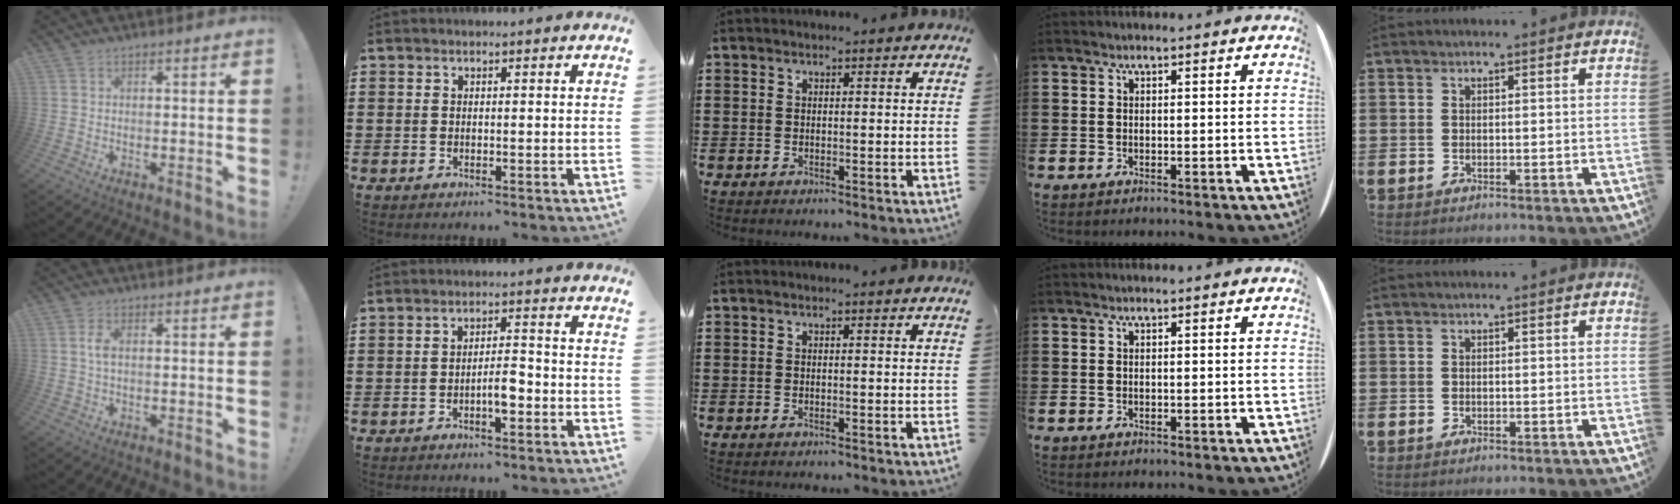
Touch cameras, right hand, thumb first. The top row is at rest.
{"thumb": {"total": 2.9, "force": [0.3, 1.2, 2.6], "torque": [-0.043, 0.003, 0.002]}, "index": {"total": 4.0, "force": [-1.6, 1.2, 3.5], "torque": [-0.068, 0.003, -0.031]}}